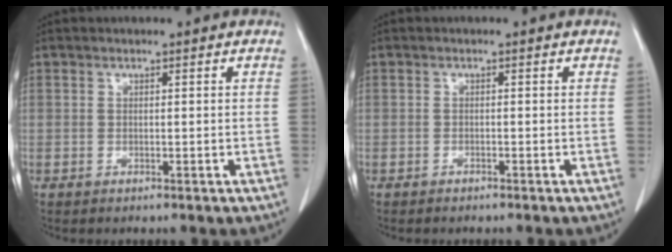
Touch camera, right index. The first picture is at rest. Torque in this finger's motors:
{"motor_torque": [0.19, -0.16, 0.05, 0.01]}